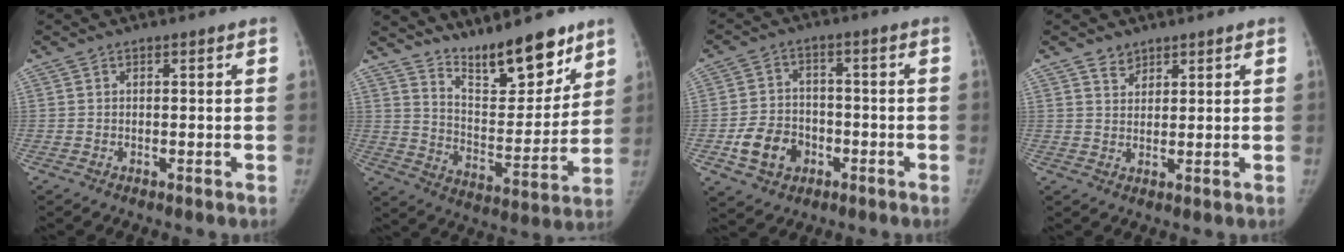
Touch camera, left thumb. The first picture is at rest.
{"total": 16.2, "force": [12.5, 5.0, 8.9], "torque": [-0.090, -0.091, 0.214]}
{"total": 8.9, "force": [-3.4, 7.0, 4.4], "torque": [-0.060, 0.020, -0.055]}
{"total": 2.7, "force": [2.1, 1.7, 0.4], "torque": [0.008, -0.016, 0.037]}